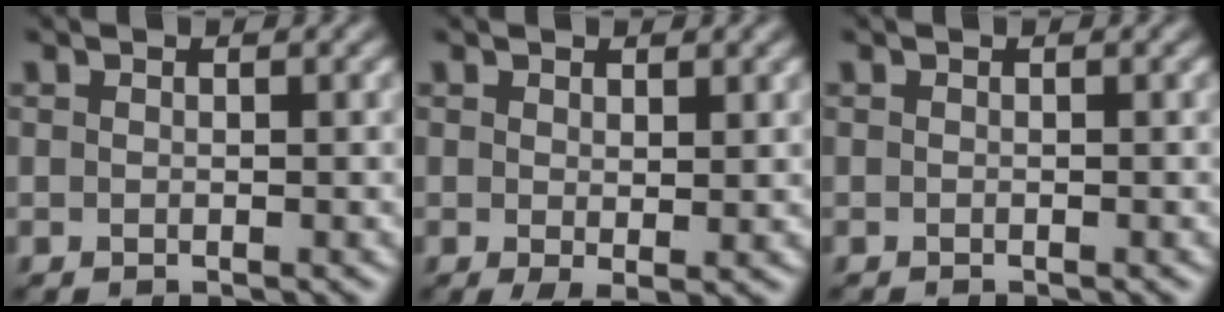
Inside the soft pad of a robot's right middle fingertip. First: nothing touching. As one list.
[{"total": 1.4, "force": [0.2, 0.4, 1.3], "torque": [-0.022, -0.005, 0.007]}, {"total": 1.0, "force": [-1.0, 0.1, 0.3], "torque": [0.008, -0.003, -0.015]}]